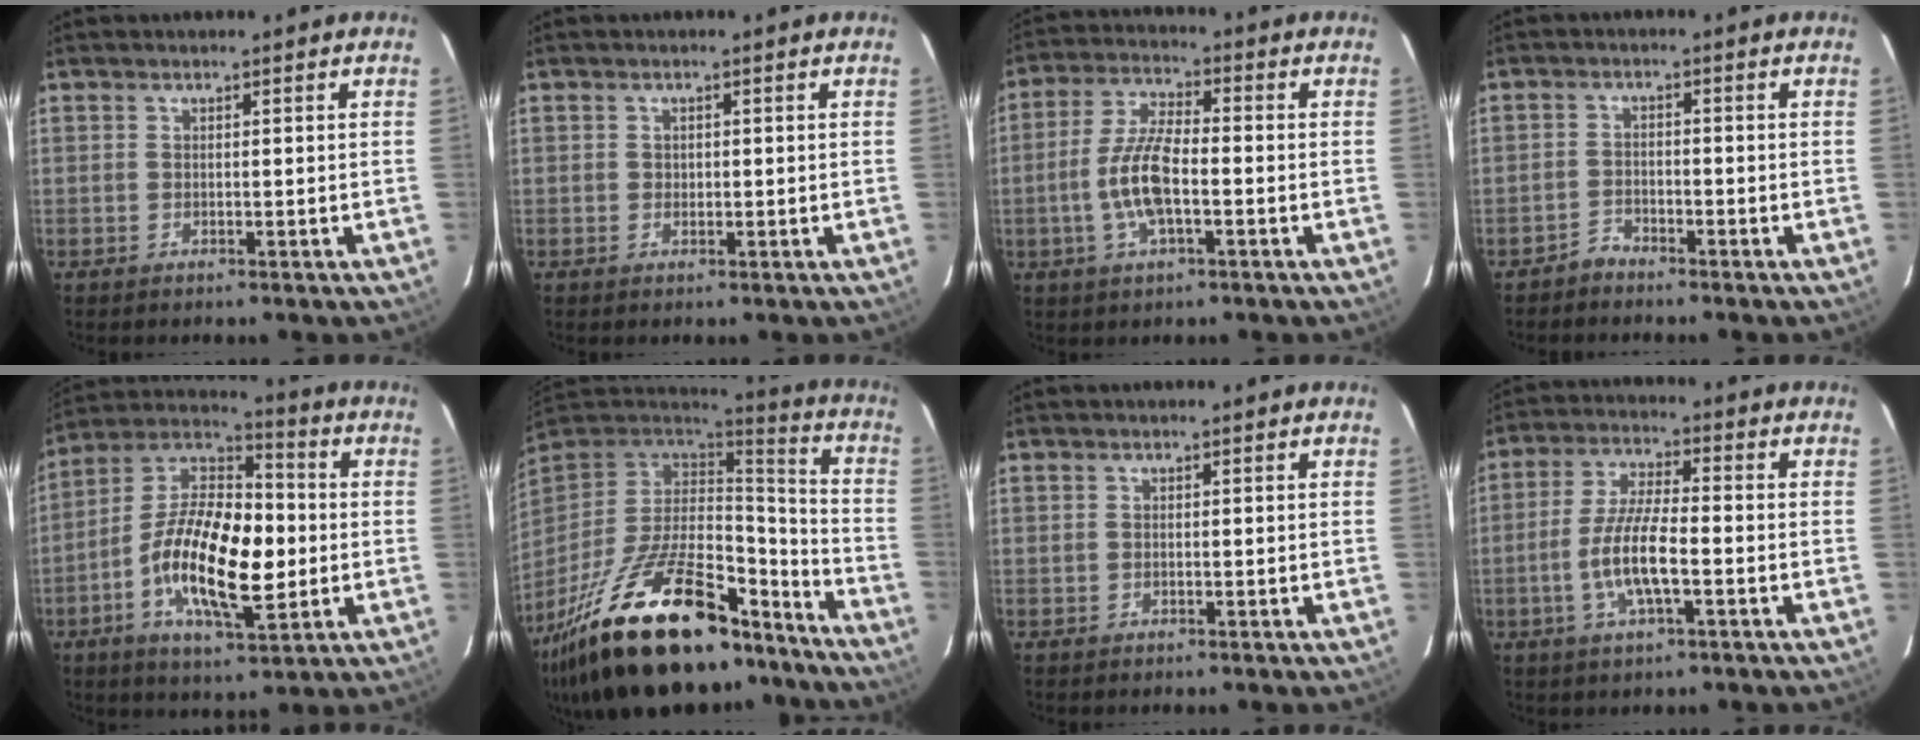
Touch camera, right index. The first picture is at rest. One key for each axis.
{"total": 0.9, "fx": -0.1, "fy": 0.9, "fz": 0.2, "tx": 0.000, "ty": 0.001, "tz": -0.001}
{"total": 9.6, "fx": -2.5, "fy": 3.2, "fz": 8.7, "tx": -0.181, "ty": 0.005, "tz": -0.050}
{"total": 1.9, "fx": -1.7, "fy": 0.8, "fz": -0.2, "tx": 0.006, "ty": 0.008, "tz": -0.034}
{"total": 18.9, "fx": -3.3, "fy": 8.0, "fz": 16.8, "tx": -0.320, "ty": 0.001, "tz": -0.066}
{"total": 35.1, "fx": -23.2, "fy": 14.0, "fz": 22.3, "tx": -0.410, "ty": -0.014, "tz": -0.346}
{"total": 0.0}
{"total": 9.3, "fx": -2.8, "fy": 2.2, "fz": 8.6, "tx": -0.175, "ty": -0.001, "tz": -0.056}